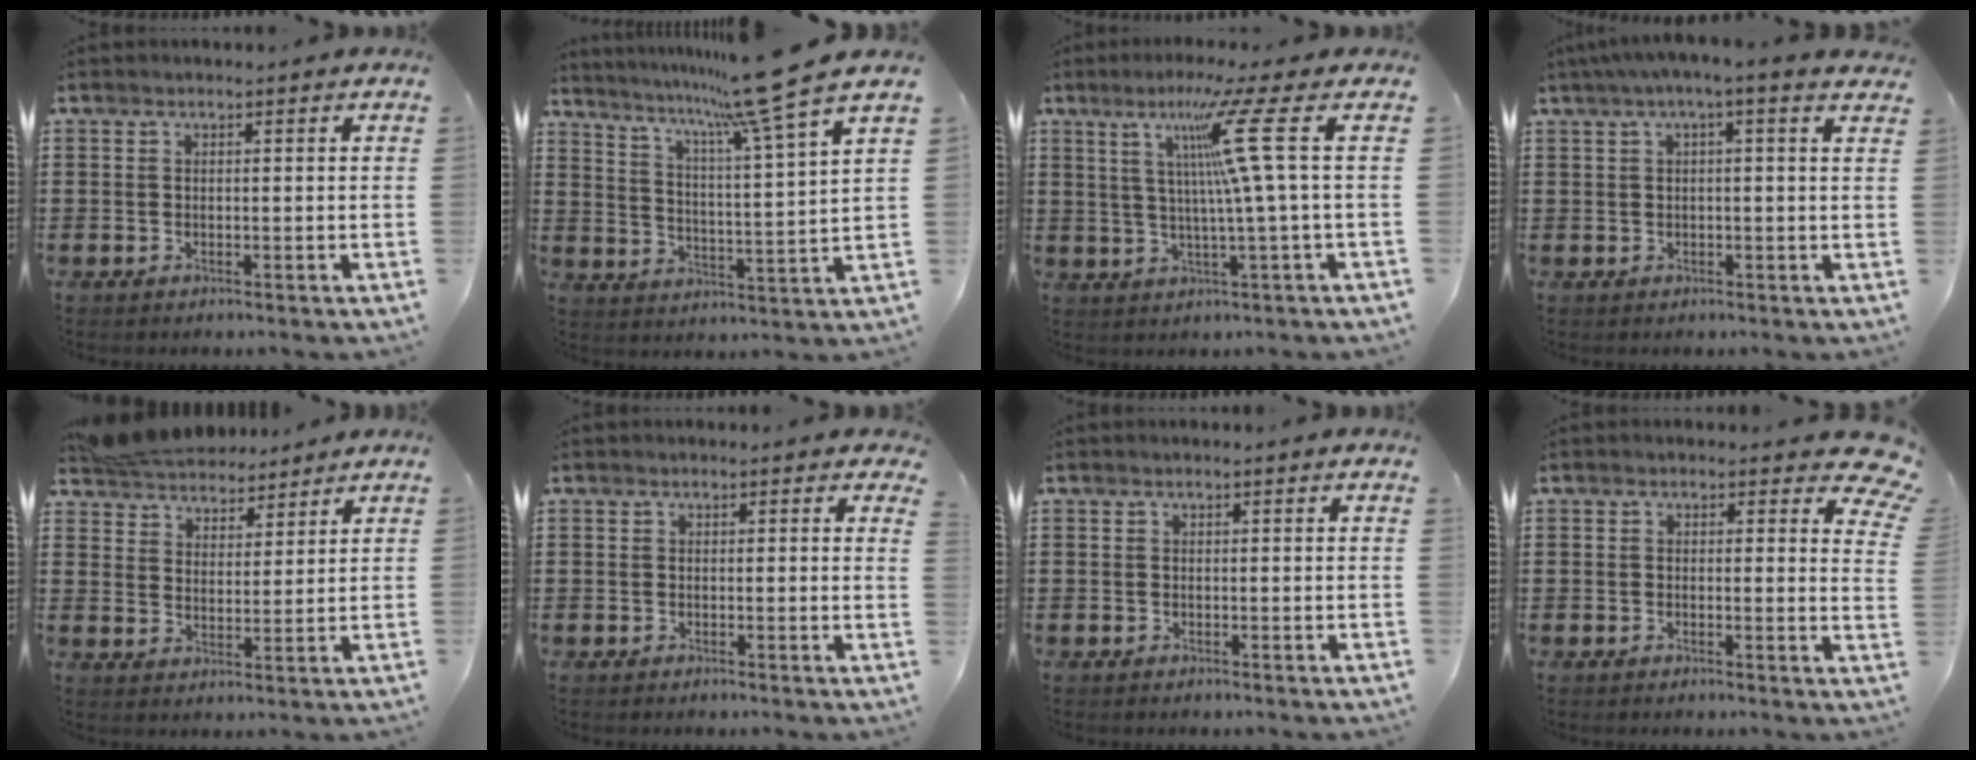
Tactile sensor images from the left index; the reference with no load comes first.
{"total": 10.0, "force": [8.3, -1.6, 5.4], "torque": [-0.121, -0.055, 0.127]}
{"total": 9.9, "force": [3.3, -2.1, 9.1], "torque": [-0.185, 0.007, 0.039]}
{"total": 2.0, "force": [0.6, -0.3, 1.9], "torque": [-0.034, -0.002, 0.010]}
{"total": 7.3, "force": [7.0, 1.6, 0.8], "torque": [-0.046, -0.021, 0.134]}
{"total": 0.7, "force": [0.6, 0.3, 0.1], "torque": [0.002, 0.000, 0.010]}
{"total": 0.0}
{"total": 3.1, "force": [2.3, 1.1, 1.8], "torque": [-0.021, -0.012, 0.037]}